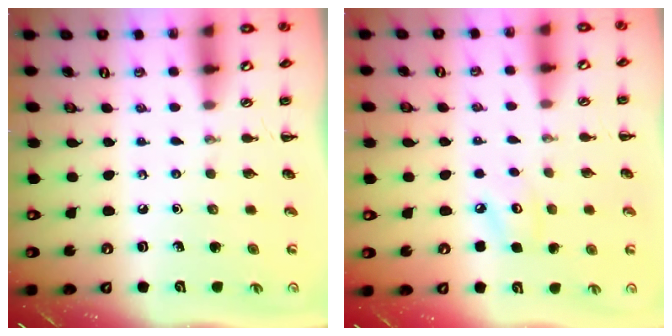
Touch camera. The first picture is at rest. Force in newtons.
{"total": 4.1, "press": 4.1, "slide": 0.6}